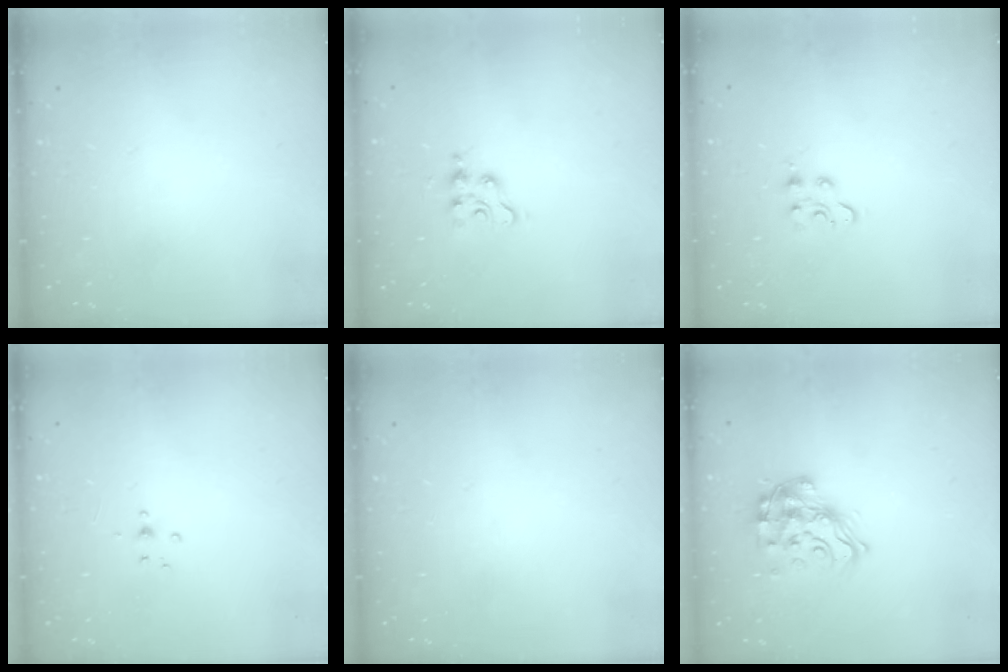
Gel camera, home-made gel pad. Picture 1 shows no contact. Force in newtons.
{"total": 3.4, "press": 3.4, "slide": 0.4}
{"total": 4.7, "press": 4.7, "slide": 0.5}
{"total": 3.0, "press": 2.8, "slide": 1.0}
{"total": 0.0}
{"total": 15.9, "press": 15.8, "slide": 1.1}